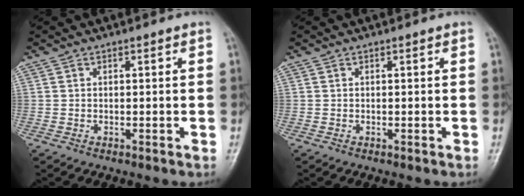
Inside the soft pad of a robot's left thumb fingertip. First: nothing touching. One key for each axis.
{"total": 0.0}